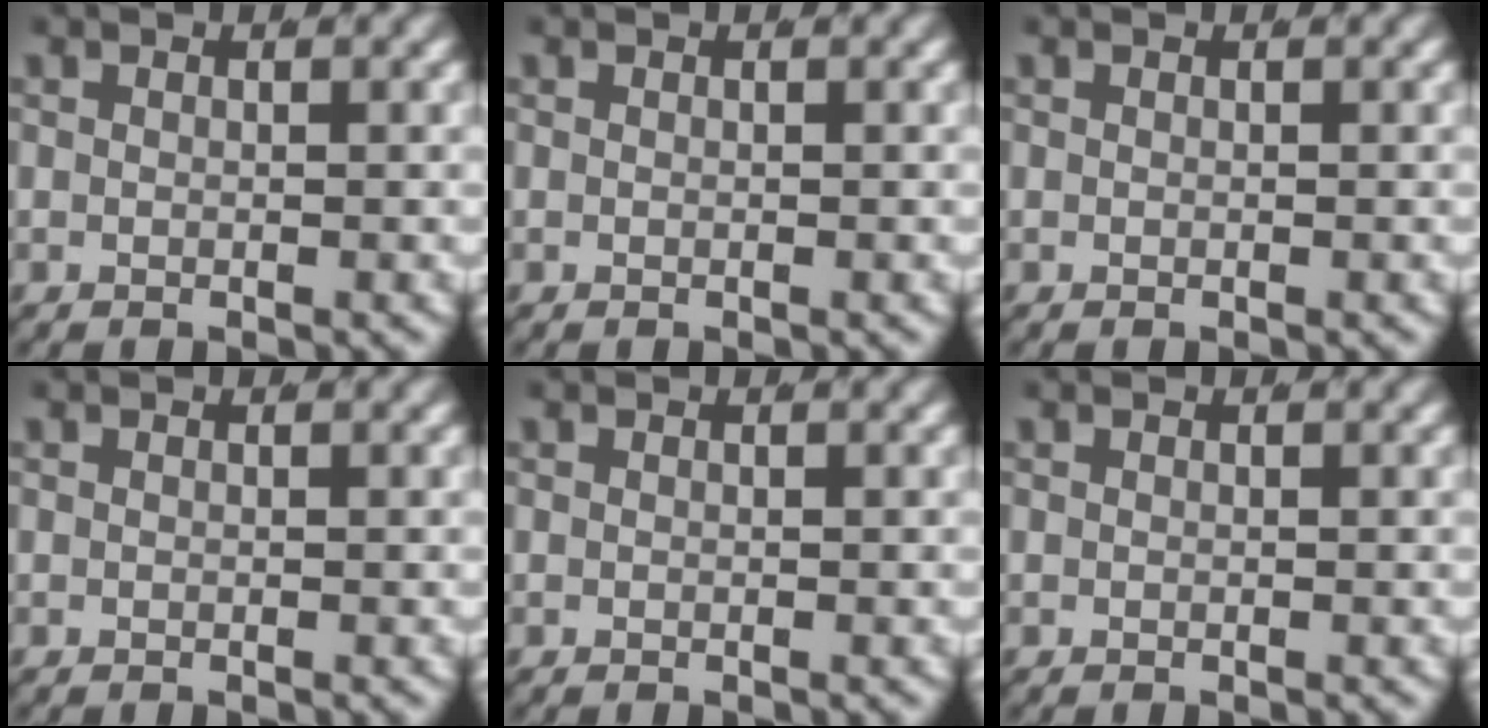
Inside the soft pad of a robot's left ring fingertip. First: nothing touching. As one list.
[{"total": 0.0}, {"total": 0.0}, {"total": 0.0}, {"total": 0.0}, {"total": 0.0}]